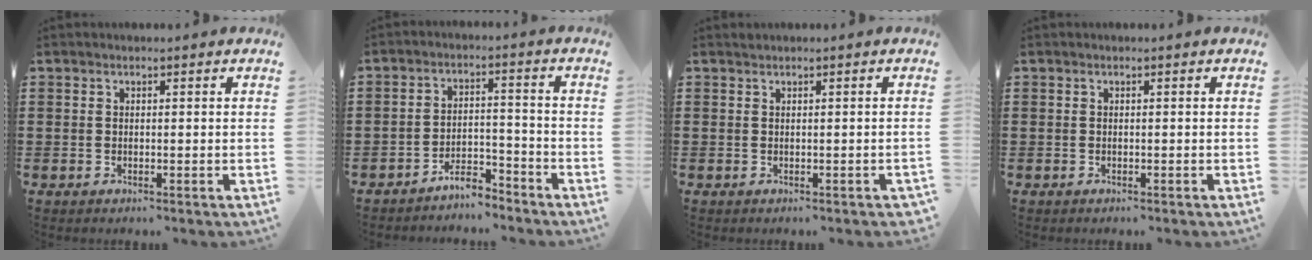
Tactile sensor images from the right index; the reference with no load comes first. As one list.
[{"total": 4.7, "force": [-4.6, 0.6, 0.9], "torque": [-0.018, 0.009, -0.093]}, {"total": 0.0}, {"total": 0.0}]